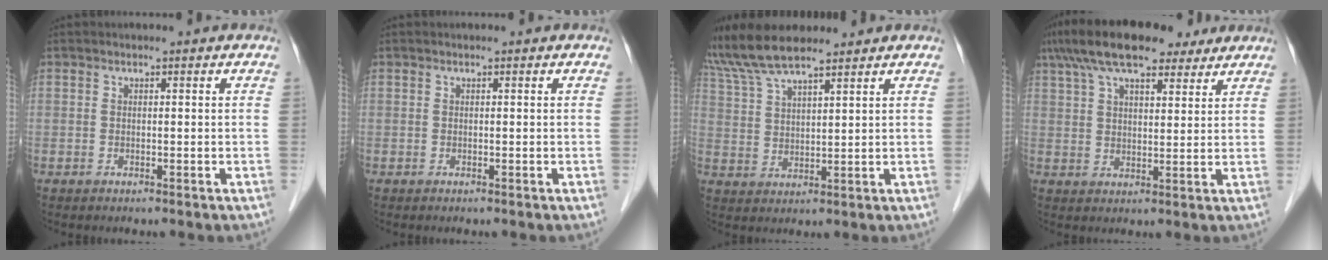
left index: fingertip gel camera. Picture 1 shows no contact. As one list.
[{"total": 0.0}, {"total": 11.2, "force": [9.7, 1.5, 5.4], "torque": [-0.112, 0.030, 0.189]}, {"total": 15.8, "force": [11.7, 5.1, 9.2], "torque": [-0.178, 0.058, 0.193]}]